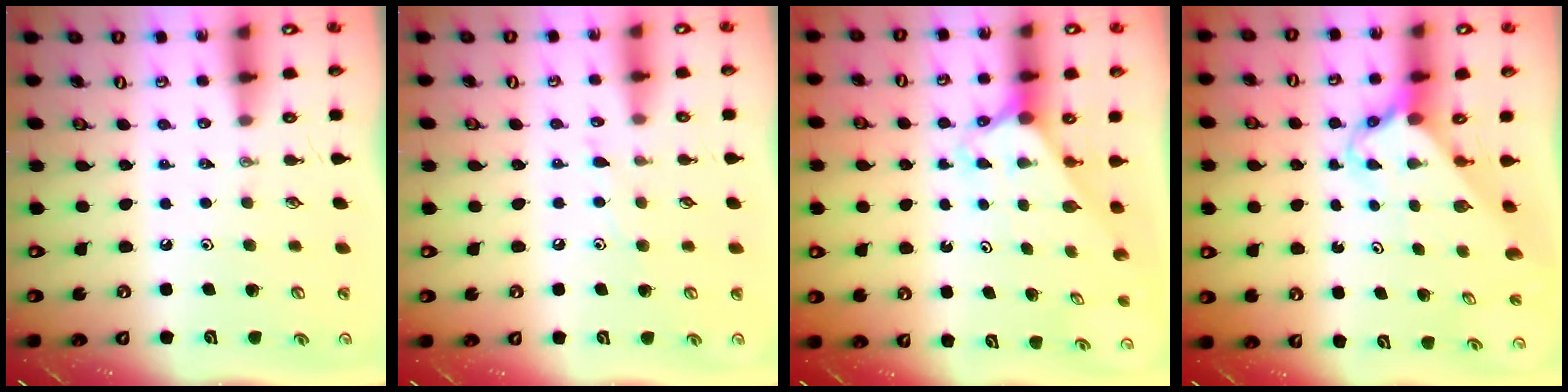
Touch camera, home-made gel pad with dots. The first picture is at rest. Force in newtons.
{"total": 4.6, "press": 4.6, "slide": 0.3}
{"total": 2.4, "press": 2.4, "slide": 0.2}
{"total": 2.7, "press": 2.7, "slide": 0.2}